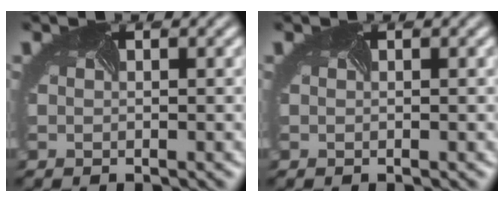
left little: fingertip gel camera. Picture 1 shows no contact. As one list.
[{"total": 0.0}]